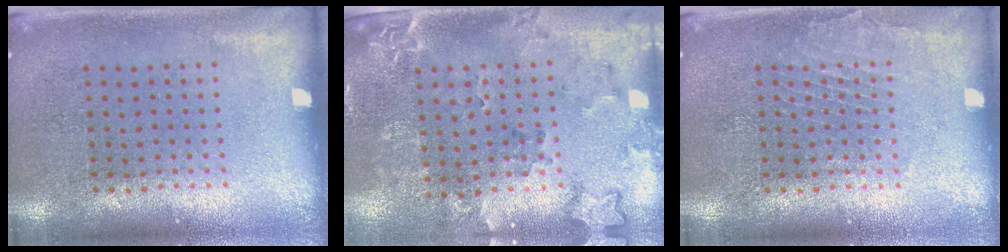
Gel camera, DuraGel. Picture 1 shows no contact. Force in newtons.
{"total": 1.8, "press": 1.5, "slide": 0.9}
{"total": 1.2, "press": 1.1, "slide": 0.1}